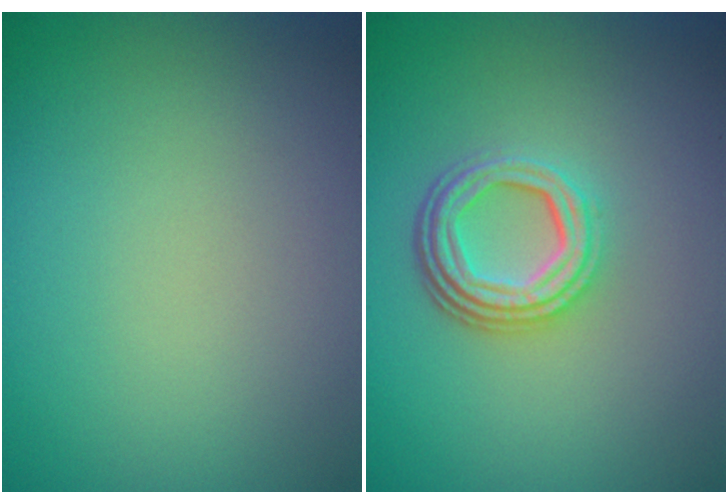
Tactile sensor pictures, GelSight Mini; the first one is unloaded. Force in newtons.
{"total": 4.5, "press": 3.3, "slide": 3.1}